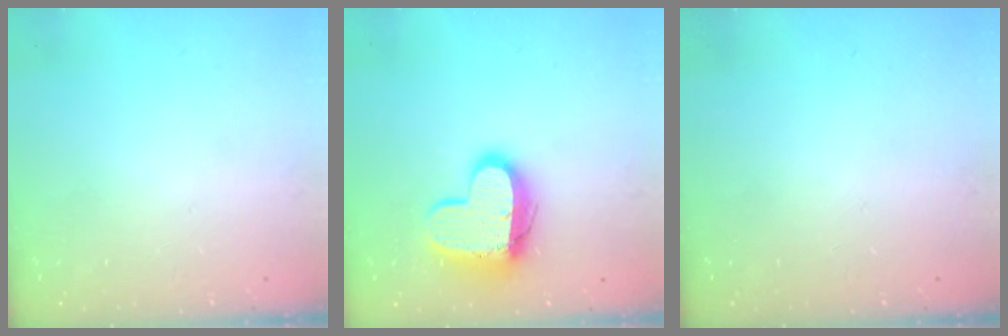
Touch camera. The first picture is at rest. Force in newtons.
{"total": 13.5, "press": 13.5, "slide": 1.2}
{"total": 0.0}